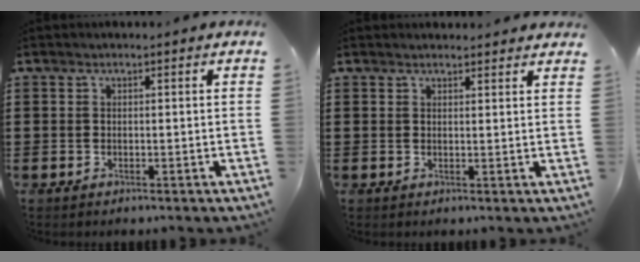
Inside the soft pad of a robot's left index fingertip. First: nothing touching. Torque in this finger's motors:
{"motor_torque": [1.50, -0.64, 0.12, 0.00]}